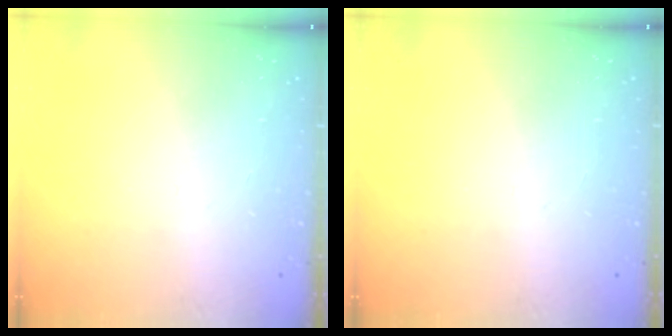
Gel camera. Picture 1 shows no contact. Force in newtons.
{"total": 0.0}